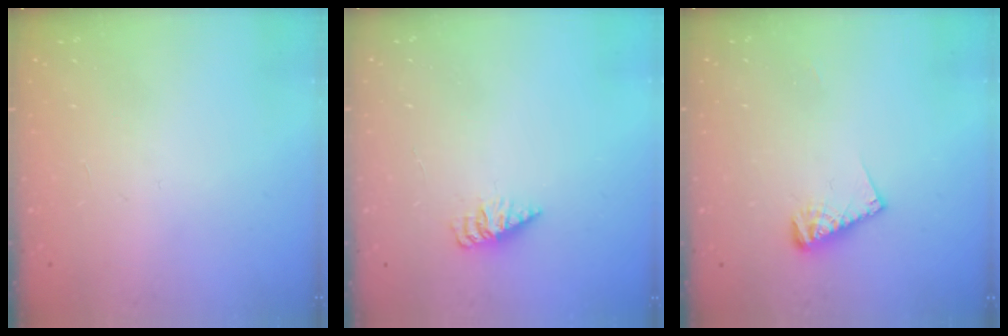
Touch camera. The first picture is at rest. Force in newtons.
{"total": 3.0, "press": 3.0, "slide": 0.2}
{"total": 6.7, "press": 6.7, "slide": 1.0}